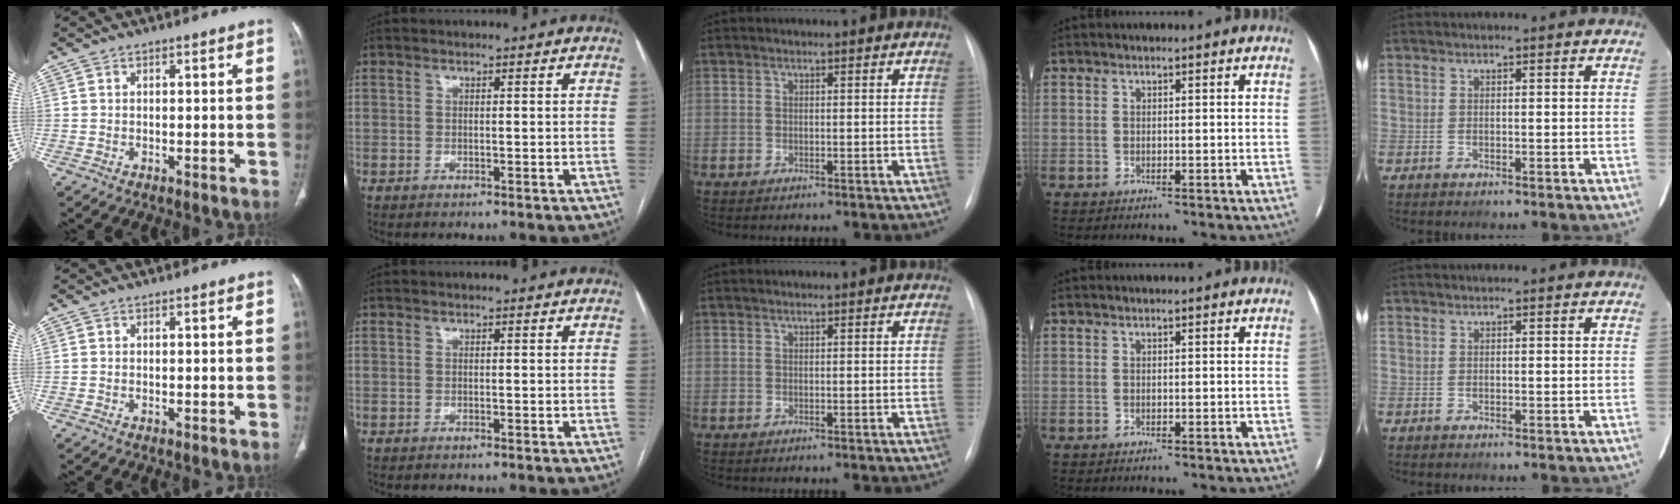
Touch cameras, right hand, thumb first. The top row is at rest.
{}